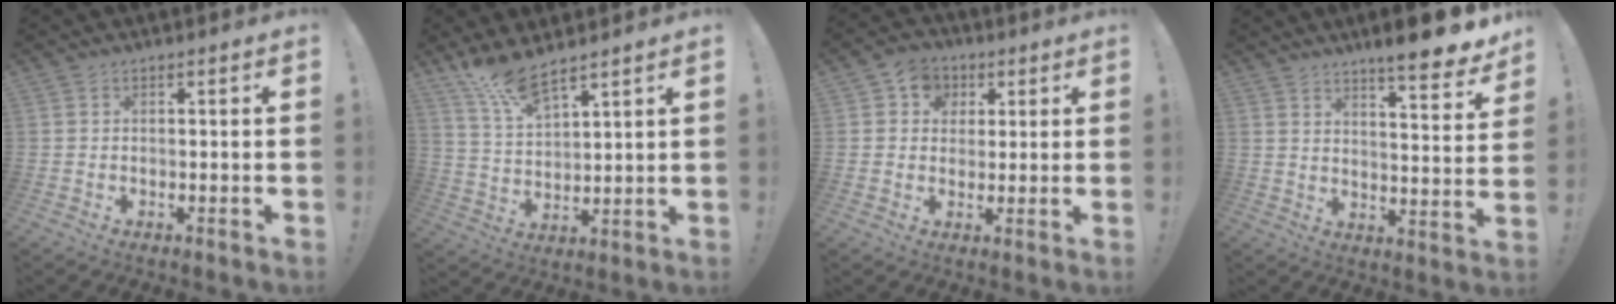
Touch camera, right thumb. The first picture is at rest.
{"total": 9.1, "force": [7.9, 1.8, 4.1], "torque": [-0.093, -0.048, 0.149]}
{"total": 7.5, "force": [1.7, 7.0, 2.2], "torque": [-0.032, 0.003, 0.037]}
{"total": 11.1, "force": [8.7, 0.3, 6.9], "torque": [-0.096, -0.070, 0.138]}